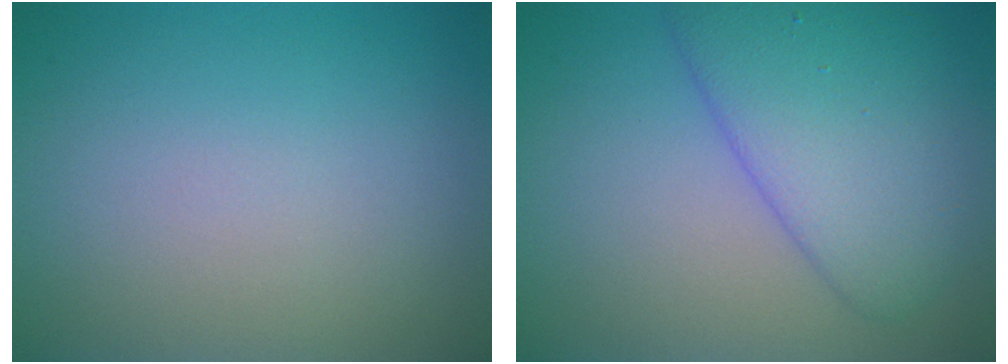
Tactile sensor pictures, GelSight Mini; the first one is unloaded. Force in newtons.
{"total": 6.1, "press": 6.1, "slide": 0.4}